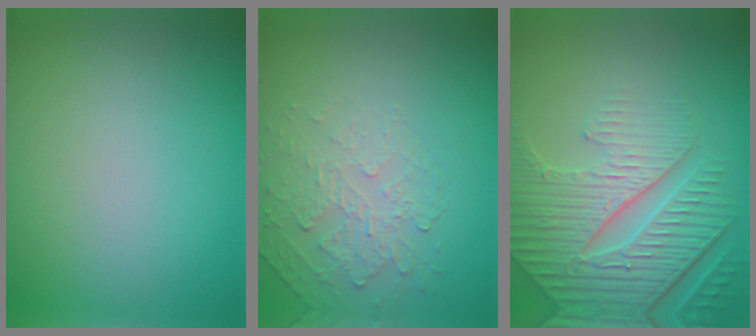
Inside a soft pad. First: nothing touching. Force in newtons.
{"total": 2.2, "press": 1.1, "slide": 1.9}
{"total": 8.3, "press": 6.0, "slide": 5.8}